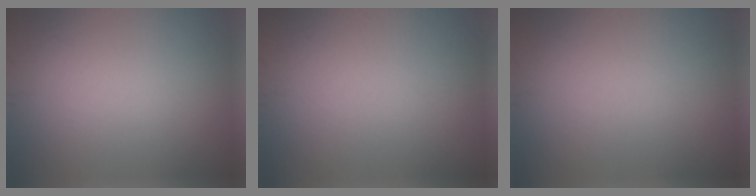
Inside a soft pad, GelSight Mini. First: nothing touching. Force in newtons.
{"total": 0.0}
{"total": 0.0}